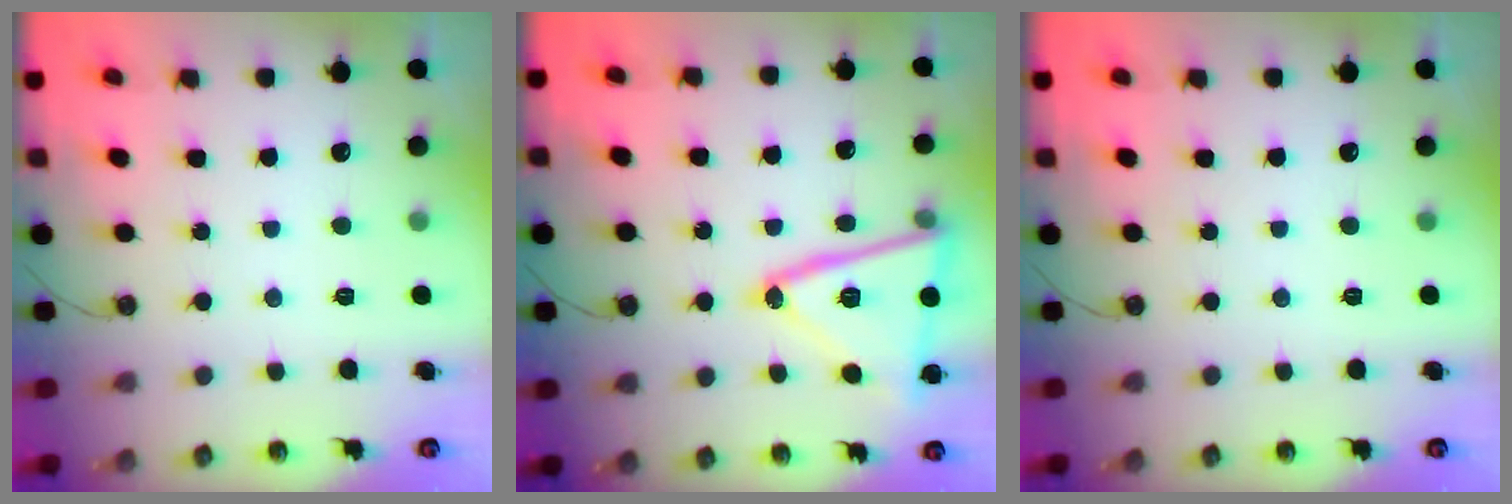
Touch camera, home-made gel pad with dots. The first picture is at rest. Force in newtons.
{"total": 19.8, "press": 19.7, "slide": 2.3}
{"total": 0.0}